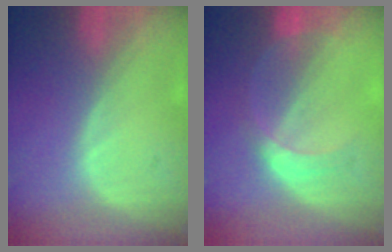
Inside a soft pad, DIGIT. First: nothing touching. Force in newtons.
{"total": 4.1, "press": 4.0, "slide": 0.3}